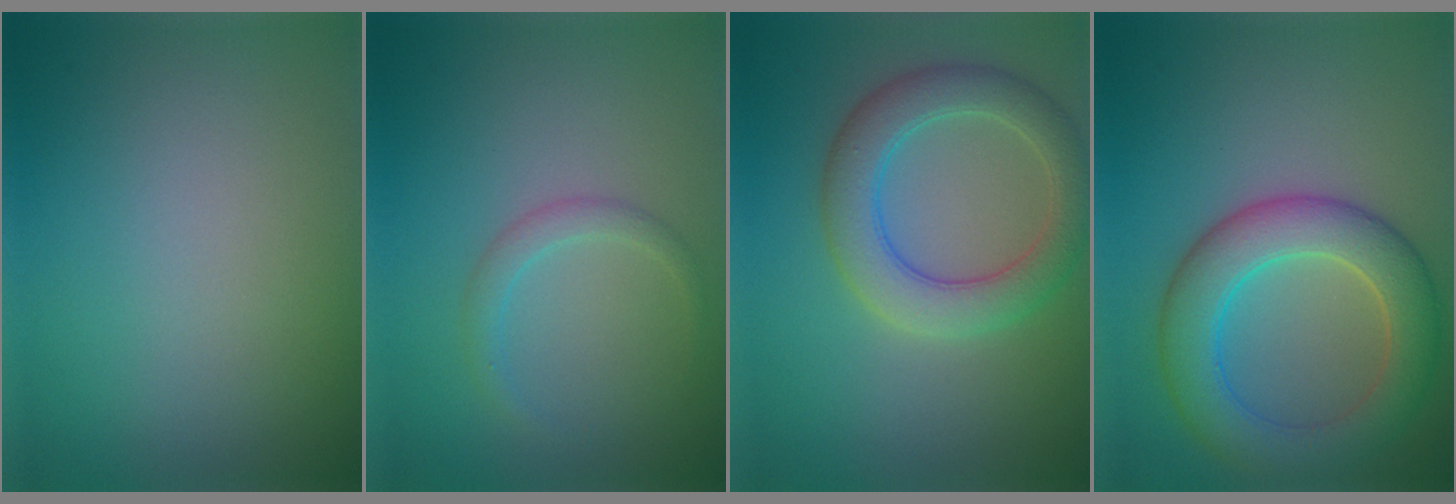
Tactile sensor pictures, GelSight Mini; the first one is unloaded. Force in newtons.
{"total": 1.5, "press": 1.5, "slide": 0.1}
{"total": 5.2, "press": 5.2, "slide": 0.2}
{"total": 6.9, "press": 6.9, "slide": 0.5}